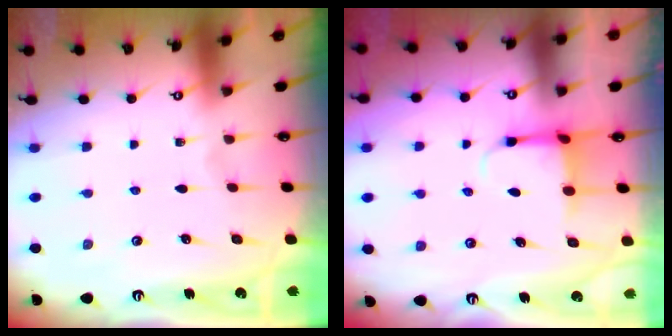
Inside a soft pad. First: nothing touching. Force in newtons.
{"total": 4.0, "press": 3.8, "slide": 1.2}